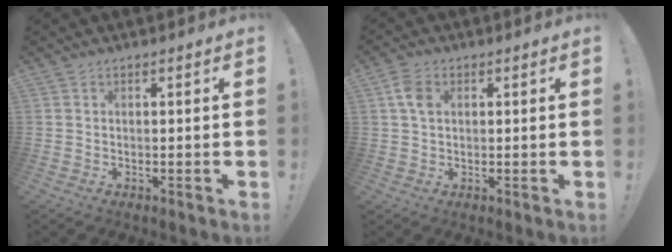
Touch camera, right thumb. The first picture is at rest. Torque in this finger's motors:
{"motor_torque": [0.28, 1.25, 0.27, -0.20, 0.17]}